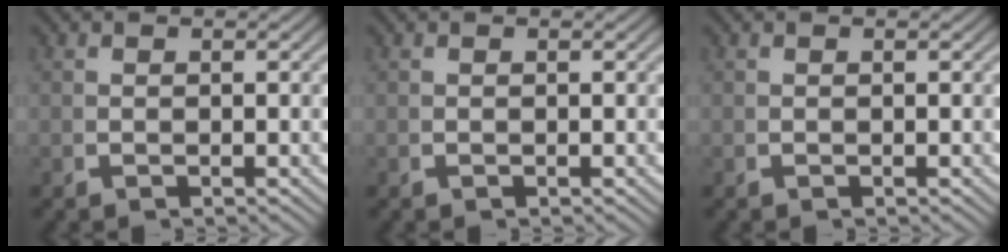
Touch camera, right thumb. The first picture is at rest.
{"total": 0.0}
{"total": 0.0}